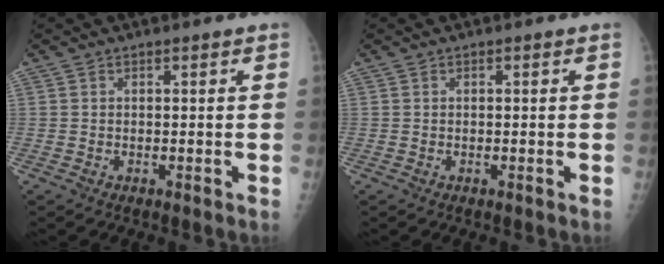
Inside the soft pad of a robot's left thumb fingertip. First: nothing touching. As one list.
[{"total": 0.0}]